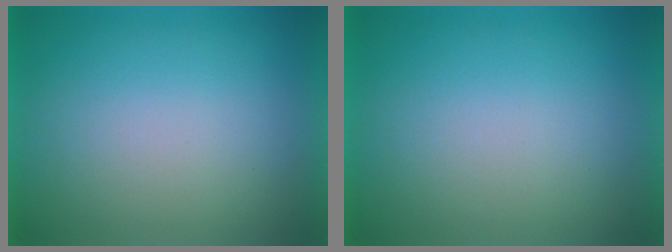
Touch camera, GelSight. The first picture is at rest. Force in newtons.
{"total": 0.0}